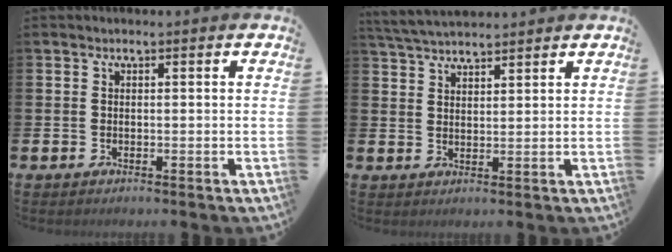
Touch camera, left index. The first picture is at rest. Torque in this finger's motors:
{"motor_torque": [0.84, -0.71, 0.11, 0.03]}